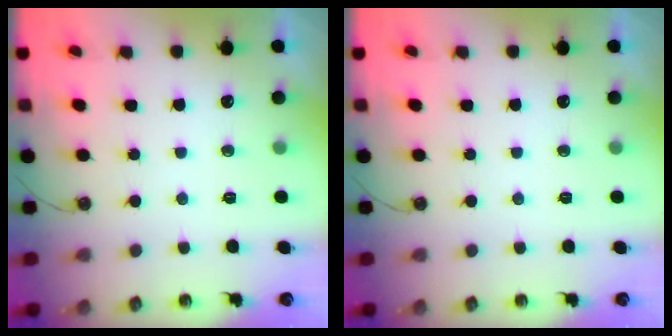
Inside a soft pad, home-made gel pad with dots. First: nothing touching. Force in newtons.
{"total": 0.0}